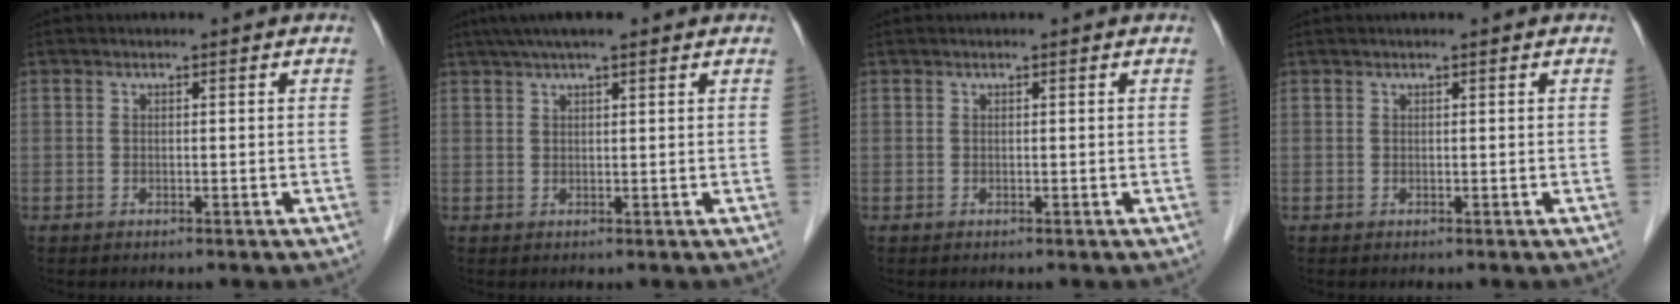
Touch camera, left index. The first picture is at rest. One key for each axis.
{"total": 6.9, "fx": 5.2, "fy": 1.0, "fz": 4.4, "tx": -0.071, "ty": 0.038, "tz": 0.083}
{"total": 0.0}
{"total": 0.6, "fx": 0.5, "fy": 0.0, "fz": 0.4, "tx": -0.007, "ty": 0.007, "tz": 0.008}